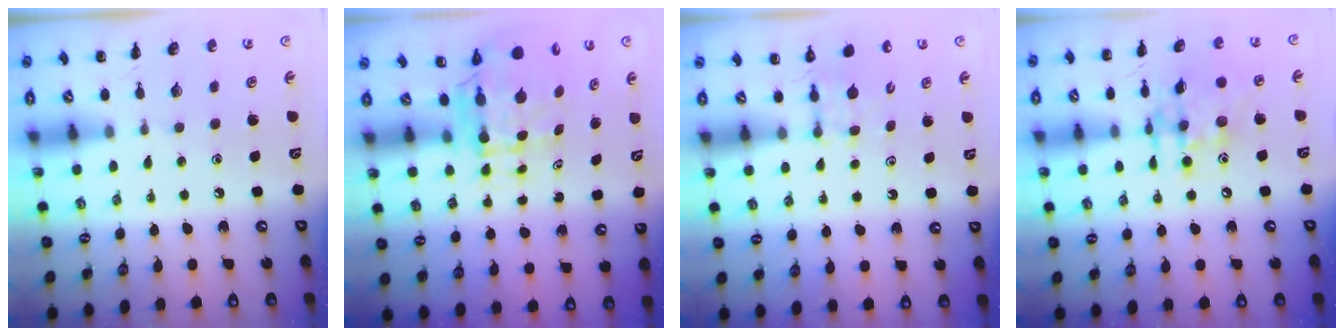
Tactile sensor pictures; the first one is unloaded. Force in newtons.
{"total": 5.8, "press": 5.3, "slide": 2.3}
{"total": 2.7, "press": 2.5, "slide": 1.1}
{"total": 14.5, "press": 14.3, "slide": 2.2}